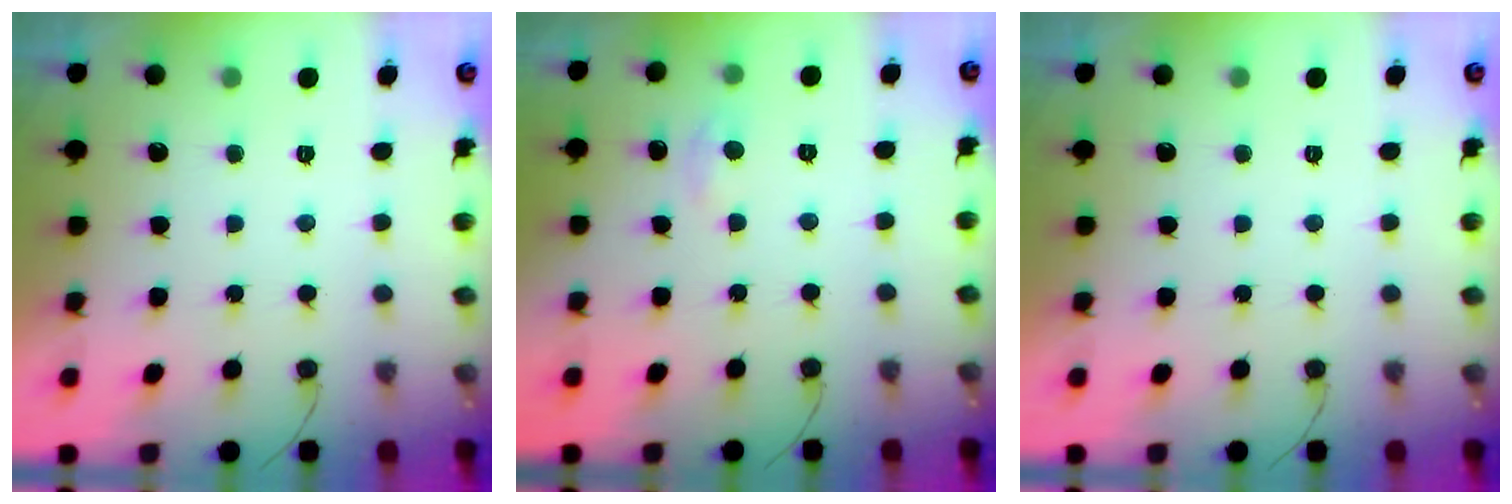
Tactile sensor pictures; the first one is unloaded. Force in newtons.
{"total": 2.3, "press": 2.3, "slide": 0.3}
{"total": 0.0}